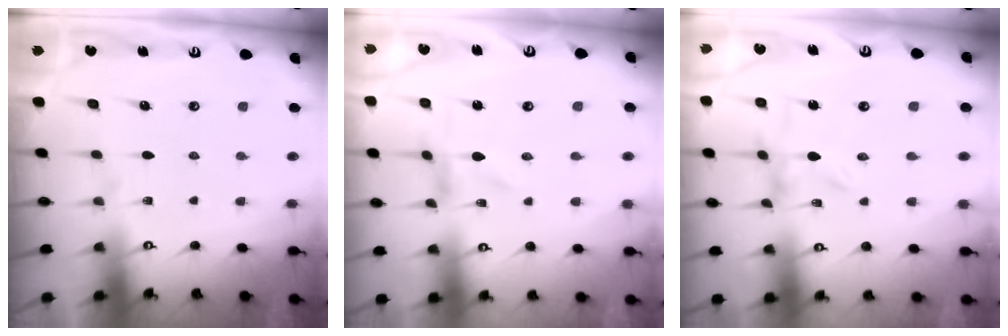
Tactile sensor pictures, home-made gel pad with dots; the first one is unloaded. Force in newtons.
{"total": 0.0}
{"total": 0.0}